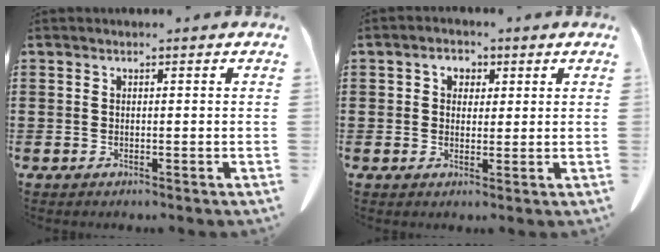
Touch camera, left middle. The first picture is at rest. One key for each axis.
{"total": 2.4, "fx": 0.7, "fy": 2.0, "fz": 1.0, "tx": -0.028, "ty": 0.009, "tz": 0.009}